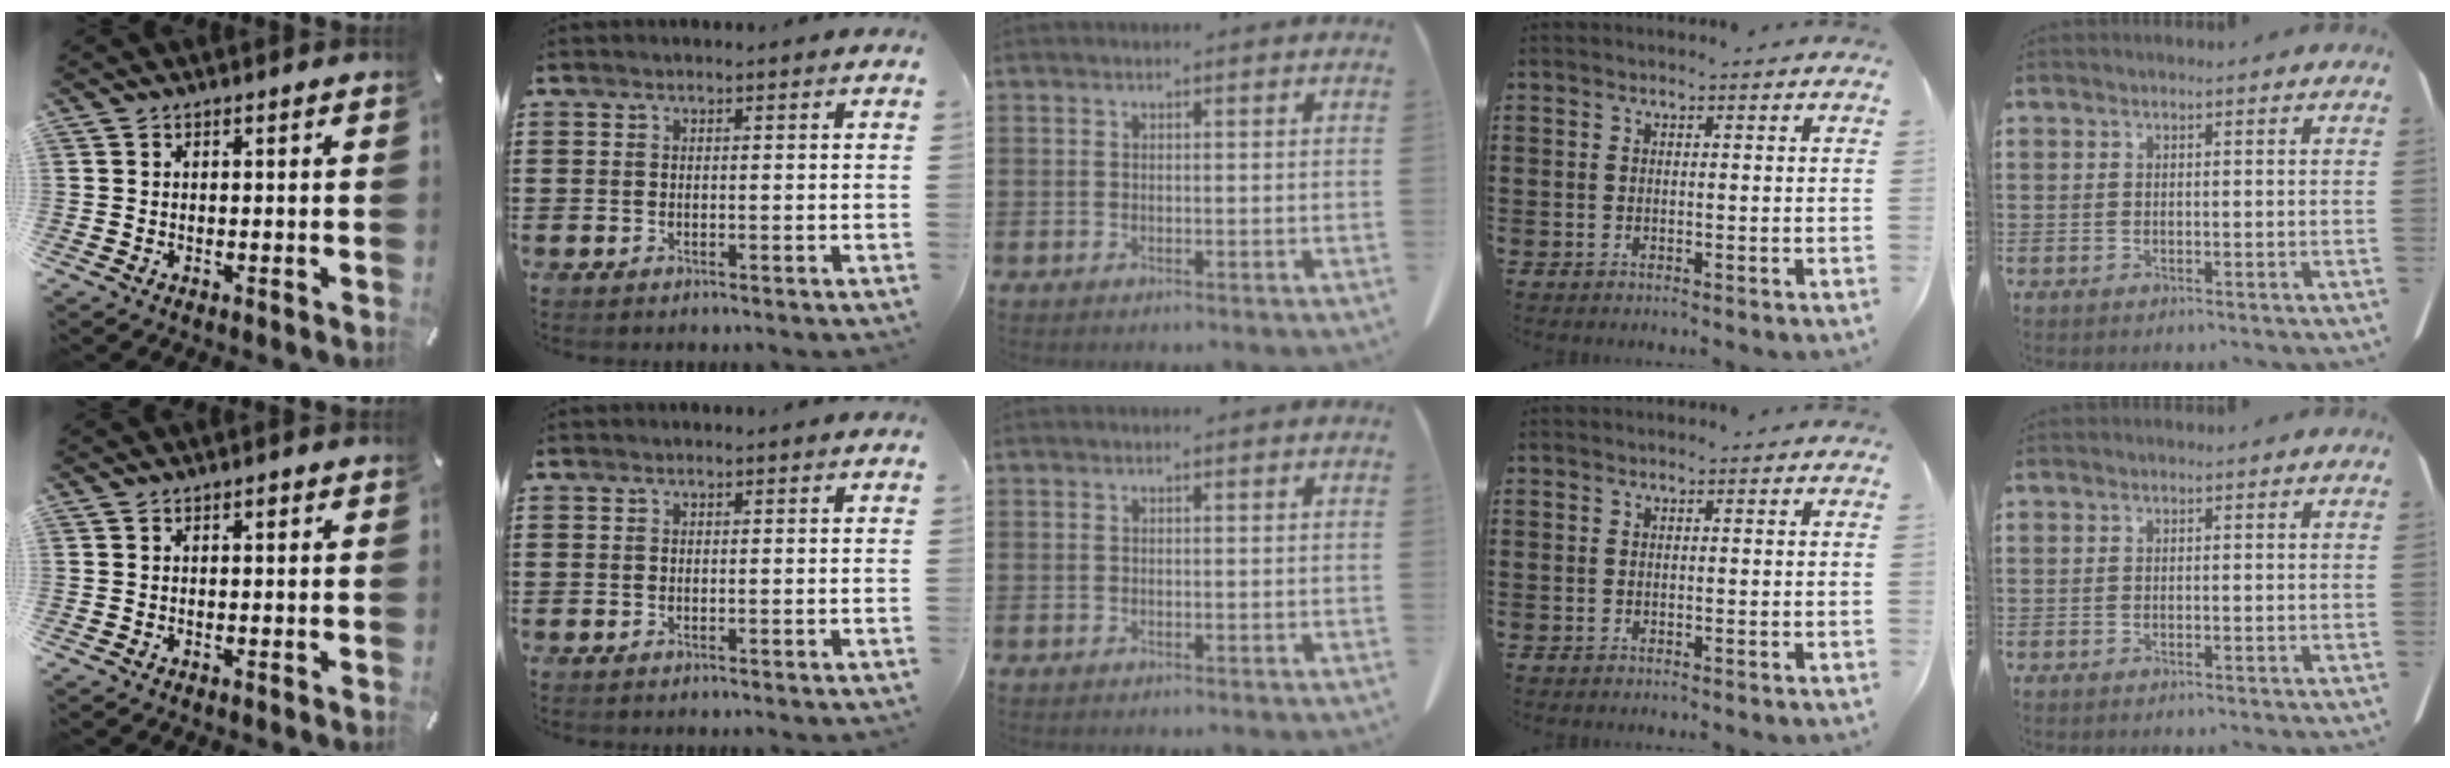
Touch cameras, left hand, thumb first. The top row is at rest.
{"thumb": {"total": 0.5, "force": [0.1, 0.3, 0.4], "torque": [-0.009, 0.001, 0.002]}}